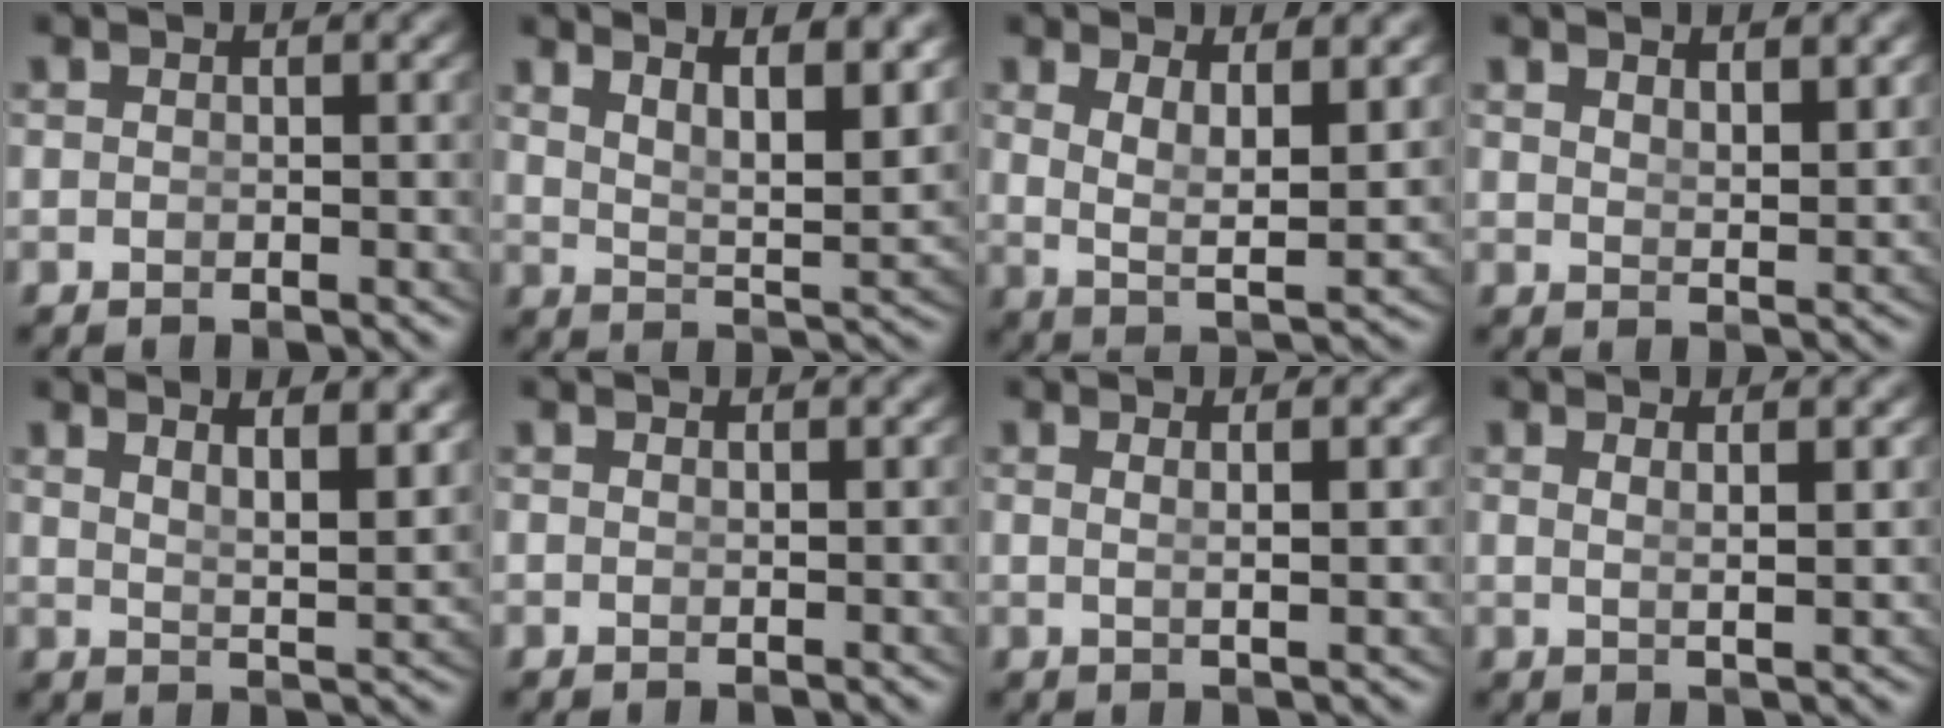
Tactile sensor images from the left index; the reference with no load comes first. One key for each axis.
{"total": 7.3, "fx": 3.9, "fy": 2.6, "fz": 5.6, "tx": -0.073, "ty": -0.002, "tz": 0.060}
{"total": 4.8, "fx": 1.3, "fy": 1.9, "fz": 4.2, "tx": -0.081, "ty": -0.026, "tz": 0.033}
{"total": 2.0, "fx": 1.8, "fy": -0.4, "fz": 0.8, "tx": -0.010, "ty": -0.016, "tz": 0.043}
{"total": 4.7, "fx": 2.9, "fy": 0.8, "fz": 3.6, "tx": -0.050, "ty": -0.009, "tz": 0.055}
{"total": 0.5, "fx": 0.3, "fy": -0.5, "fz": 0.0, "tx": 0.005, "ty": -0.007, "tz": 0.009}
{"total": 1.7, "fx": 0.5, "fy": -0.7, "fz": 1.5, "tx": -0.027, "ty": -0.011, "tz": 0.020}
{"total": 1.8, "fx": 0.8, "fy": -0.8, "fz": 1.4, "tx": -0.026, "ty": -0.014, "tz": 0.028}